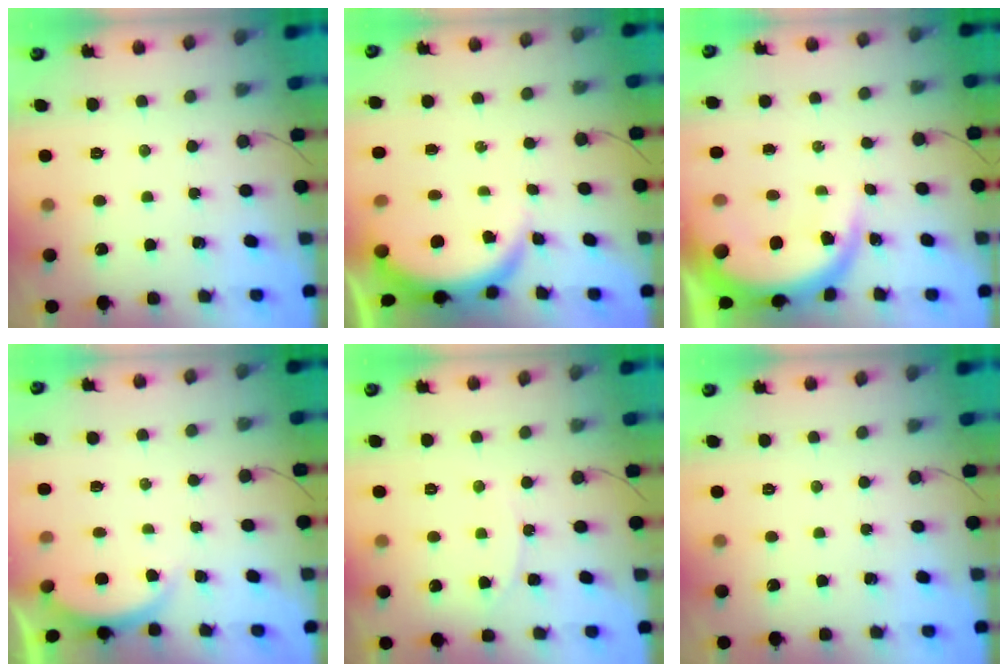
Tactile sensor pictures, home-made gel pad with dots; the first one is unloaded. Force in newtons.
{"total": 5.3, "press": 5.3, "slide": 0.1}
{"total": 8.8, "press": 8.8, "slide": 0.9}
{"total": 2.2, "press": 2.2, "slide": 0.6}
{"total": 8.0, "press": 7.9, "slide": 0.7}
{"total": 0.0}